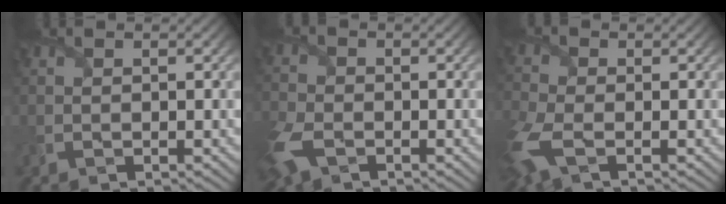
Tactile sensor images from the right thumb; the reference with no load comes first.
{"total": 6.6, "force": [-3.3, 4.0, 4.0], "torque": [-0.118, -0.020, -0.075]}
{"total": 6.5, "force": [-2.8, 3.4, 4.8], "torque": [-0.142, -0.023, -0.065]}